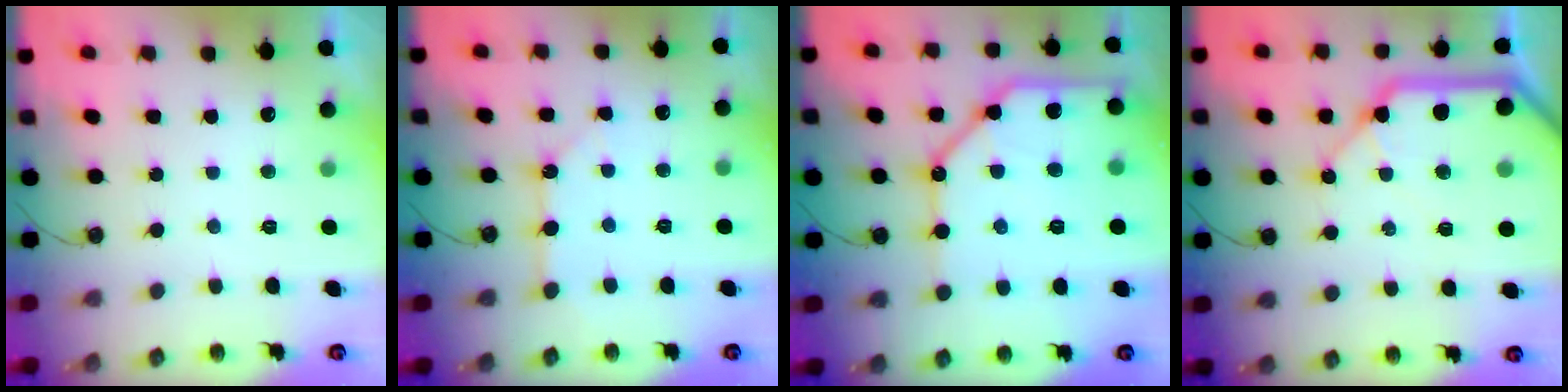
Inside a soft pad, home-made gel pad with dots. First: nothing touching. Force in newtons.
{"total": 2.5, "press": 2.5, "slide": 0.2}
{"total": 20.4, "press": 20.2, "slide": 2.5}
{"total": 19.2, "press": 19.0, "slide": 3.0}